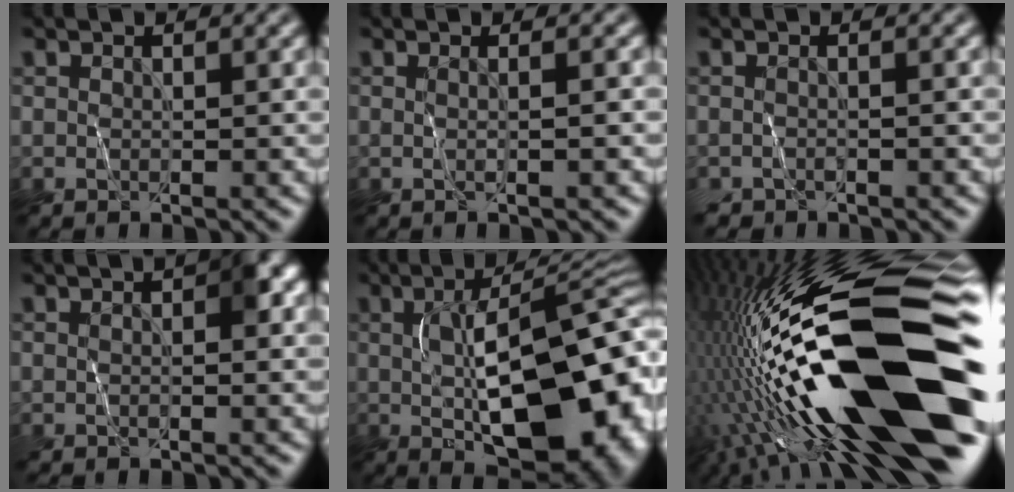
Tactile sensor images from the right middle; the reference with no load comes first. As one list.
[{"total": 1.8, "force": [0.1, 0.7, 1.7], "torque": [-0.020, 0.003, -0.021]}, {"total": 0.7, "force": [-0.6, 0.1, 0.4], "torque": [-0.010, -0.005, -0.012]}, {"total": 2.3, "force": [0.4, 0.4, 2.2], "torque": [-0.030, 0.005, 0.006]}, {"total": 15.9, "force": [-1.9, 7.3, 14.0], "torque": [-0.178, -0.007, -0.018]}, {"total": 21.7, "force": [-3.8, 6.4, 20.4], "torque": [-0.347, -0.001, -0.075]}]